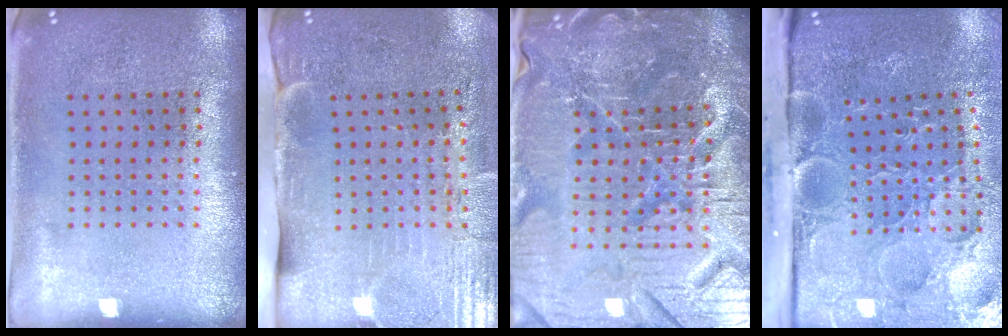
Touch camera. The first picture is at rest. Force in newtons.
{"total": 4.6, "press": 3.7, "slide": 2.7}
{"total": 6.6, "press": 6.0, "slide": 2.8}
{"total": 5.1, "press": 4.1, "slide": 3.1}